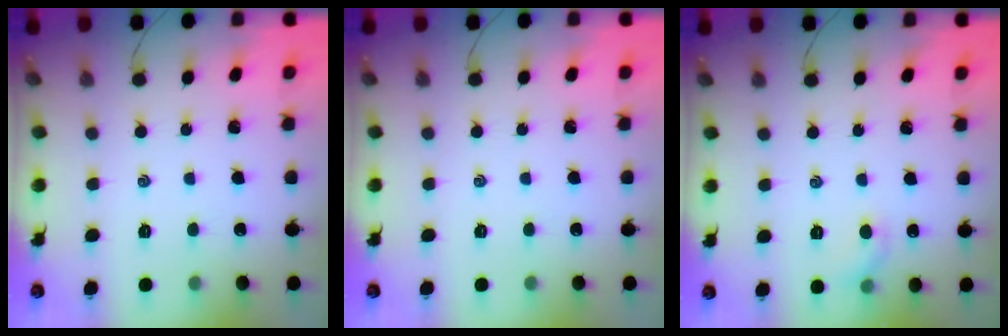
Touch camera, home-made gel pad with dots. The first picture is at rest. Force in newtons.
{"total": 0.0}
{"total": 5.8, "press": 5.7, "slide": 1.4}